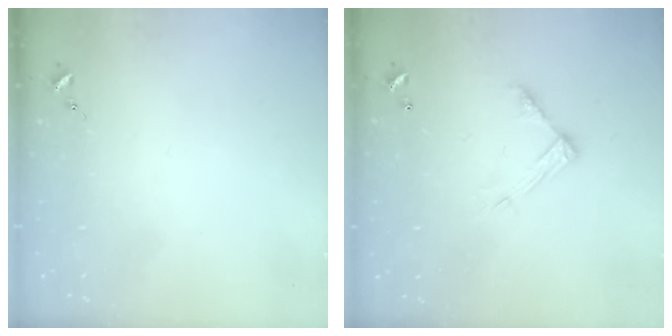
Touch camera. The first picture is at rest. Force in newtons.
{"total": 9.2, "press": 9.2, "slide": 0.1}